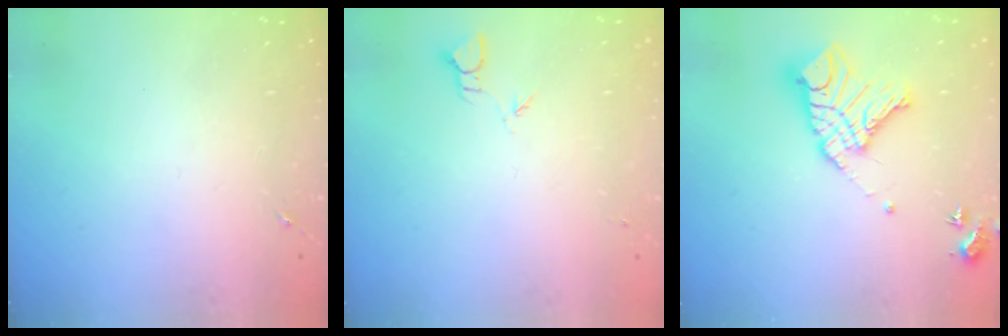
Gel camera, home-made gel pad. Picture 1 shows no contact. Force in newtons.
{"total": 2.4, "press": 2.4, "slide": 0.2}
{"total": 16.3, "press": 16.2, "slide": 2.0}